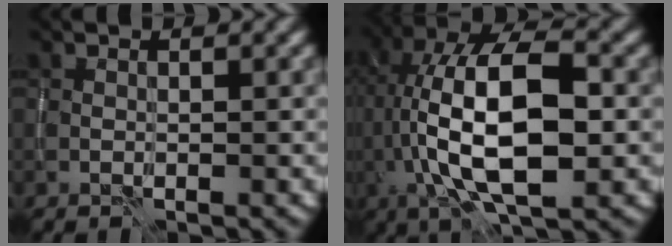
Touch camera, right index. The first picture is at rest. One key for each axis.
{"total": 13.0, "fx": -0.7, "fy": 5.3, "fz": 11.9, "tx": -0.210, "ty": 0.024, "tz": -0.022}